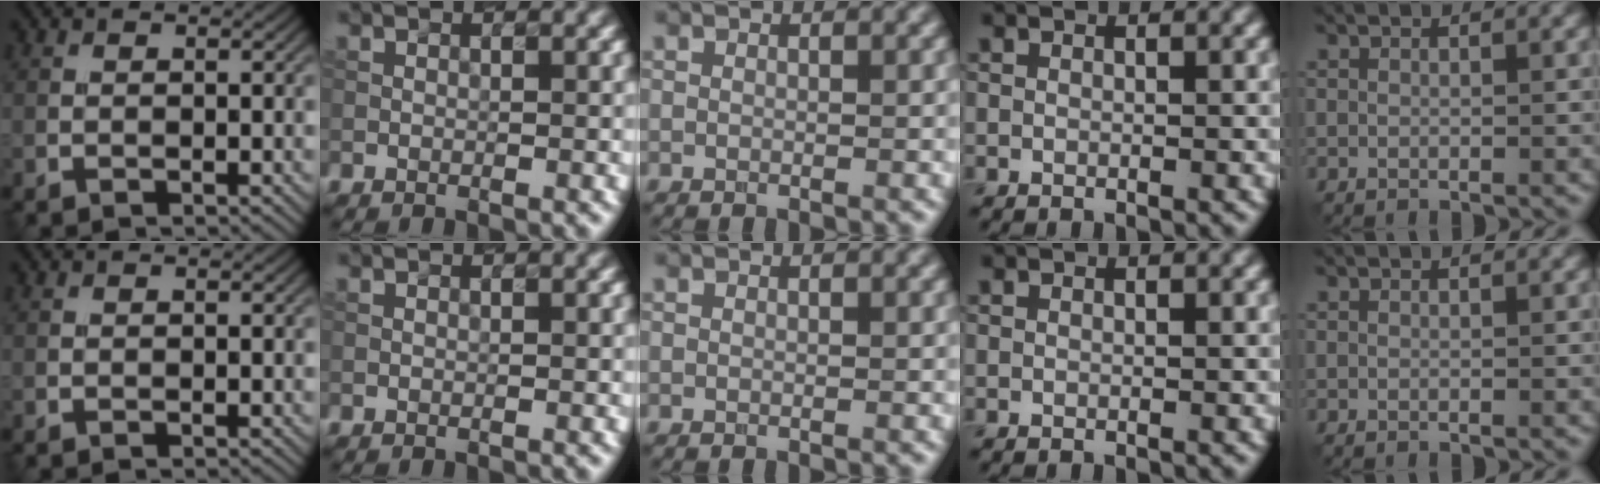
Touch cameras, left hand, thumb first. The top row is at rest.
{}